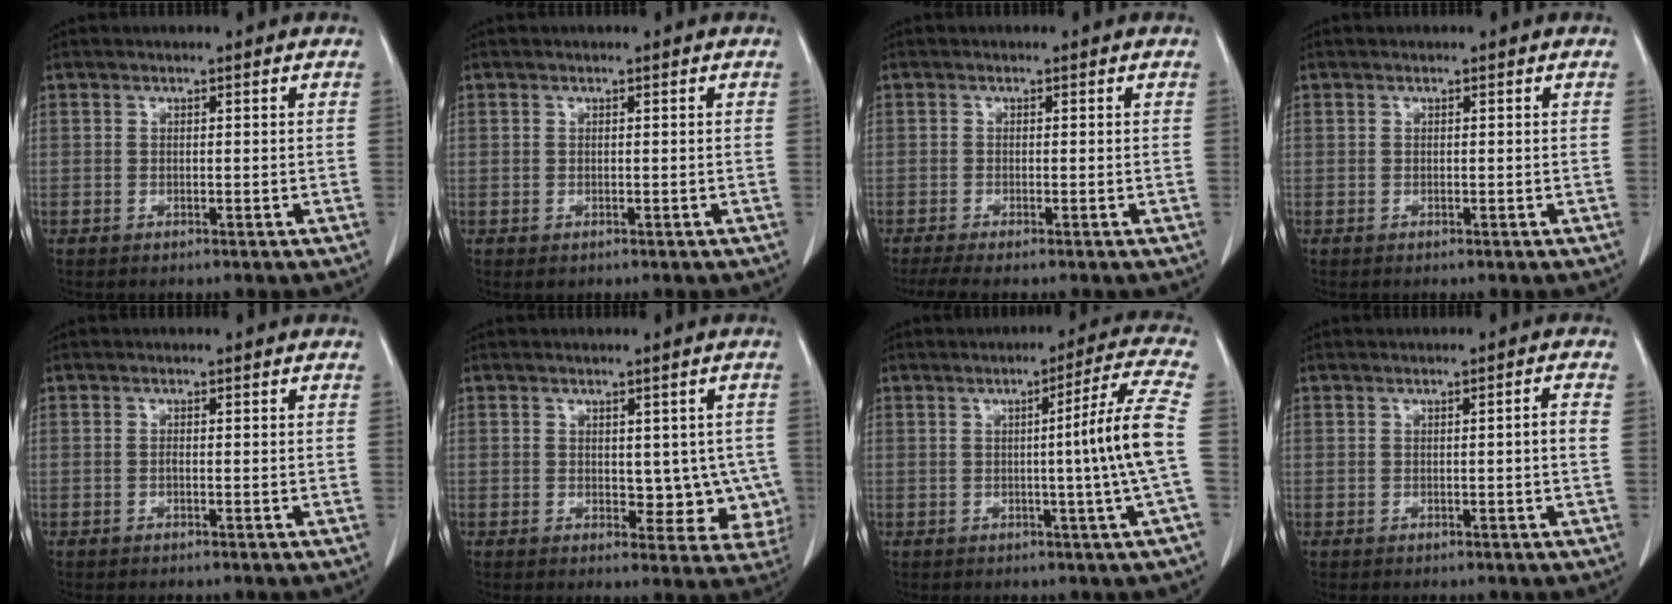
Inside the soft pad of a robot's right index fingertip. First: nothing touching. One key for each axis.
{"total": 0.7, "fx": -0.1, "fy": 0.7, "fz": 0.1, "tx": 0.001, "ty": 0.003, "tz": -0.001}
{"total": 3.1, "fx": -2.5, "fy": 0.0, "fz": 1.9, "tx": -0.032, "ty": -0.008, "tz": -0.044}
{"total": 0.0}
{"total": 0.0}
{"total": 6.5, "fx": 0.0, "fy": 4.1, "fz": 5.1, "tx": -0.030, "ty": 0.003, "tz": 0.009}
{"total": 9.4, "fx": -0.6, "fy": -2.6, "fz": 9.0, "tx": -0.121, "ty": -0.004, "tz": -0.006}
{"total": 1.8, "fx": -0.1, "fy": -0.2, "fz": 1.7, "tx": -0.024, "ty": 0.001, "tz": -0.001}